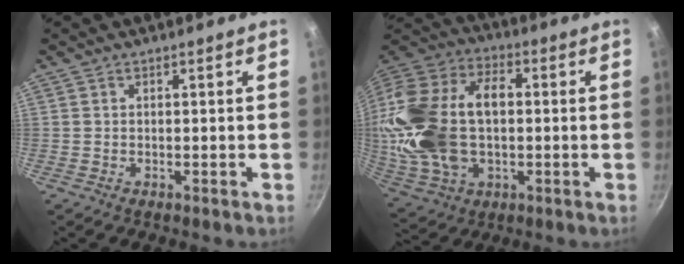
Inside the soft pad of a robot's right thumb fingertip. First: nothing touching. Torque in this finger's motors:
{"motor_torque": [1.93, 3.07, 1.11, -0.68, 0.64]}